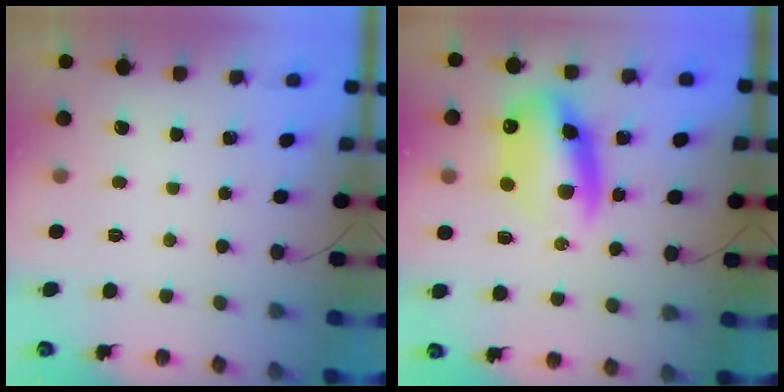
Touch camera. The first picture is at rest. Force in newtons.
{"total": 14.0, "press": 13.6, "slide": 3.4}